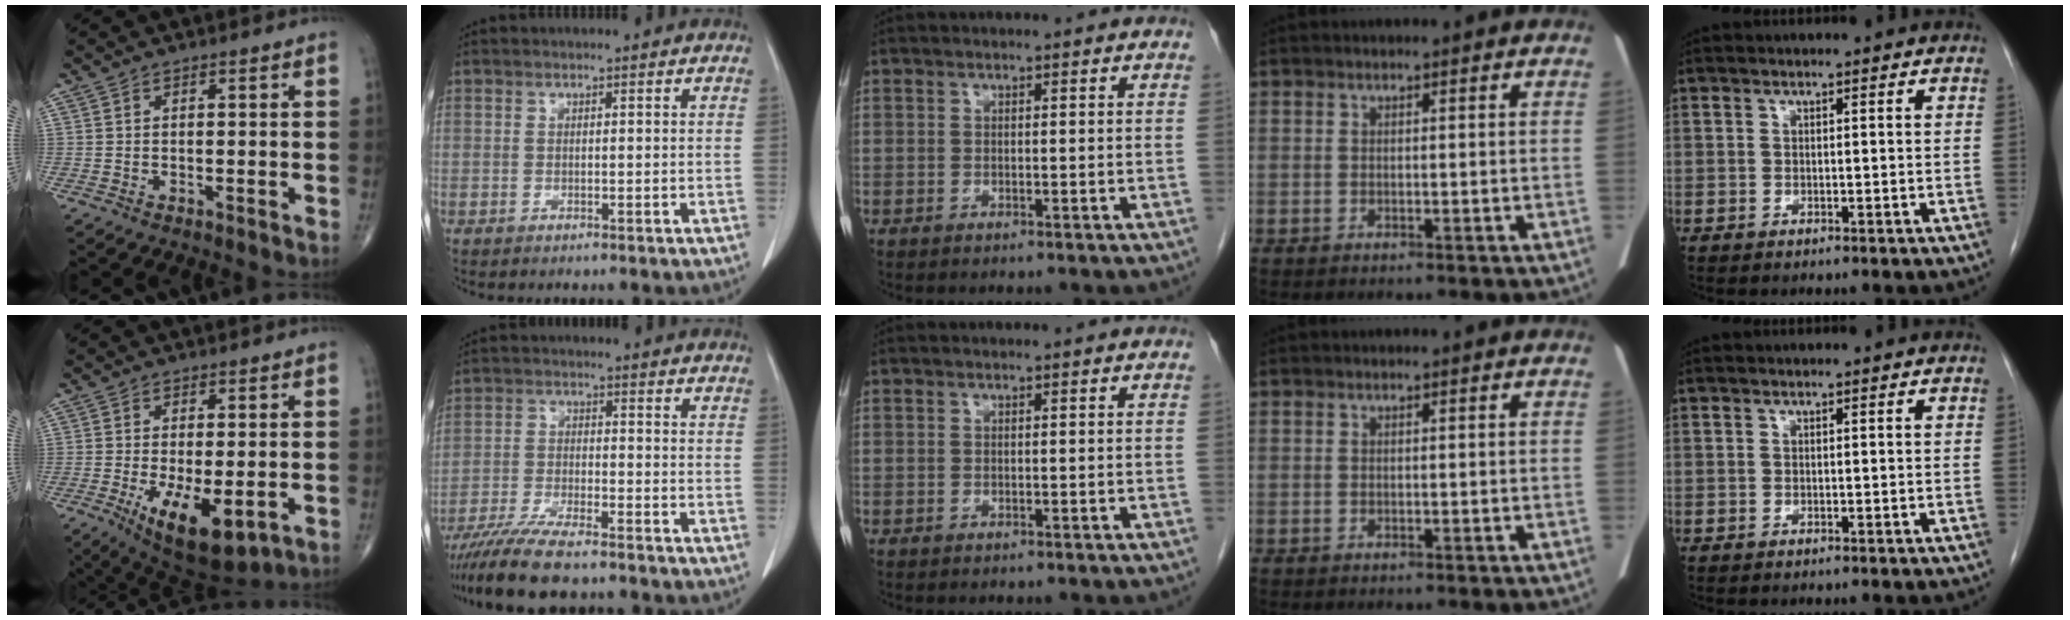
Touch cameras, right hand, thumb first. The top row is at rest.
{"thumb": {"total": 12.6, "force": [-4.3, 5.2, 10.7], "torque": [-0.167, -0.019, -0.053]}, "index": {"total": 9.4, "force": [-8.0, 1.0, 4.8], "torque": [-0.080, -0.027, -0.137]}}